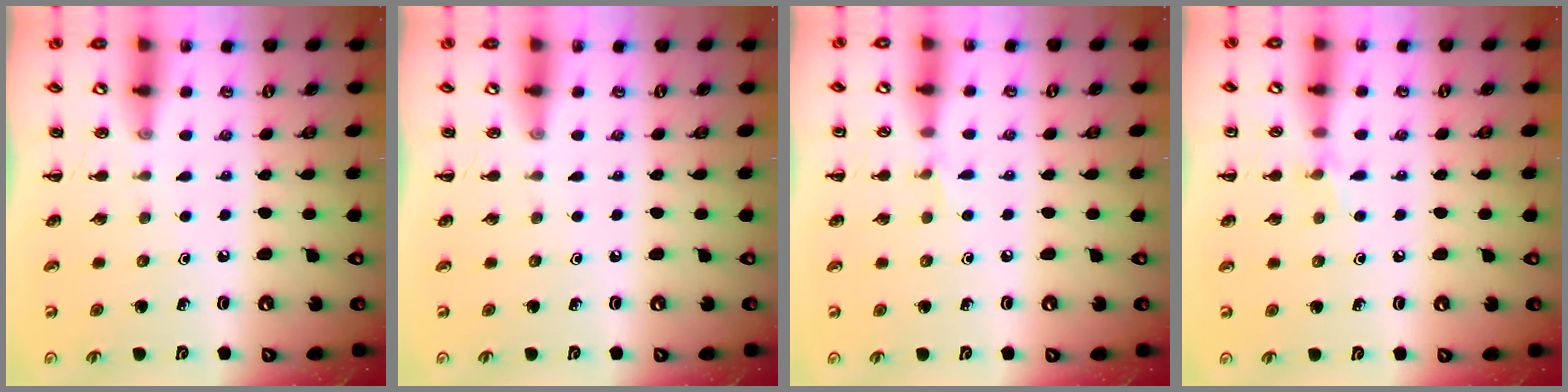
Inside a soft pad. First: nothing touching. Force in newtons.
{"total": 0.0}
{"total": 3.8, "press": 3.6, "slide": 1.2}
{"total": 5.1, "press": 4.9, "slide": 1.5}